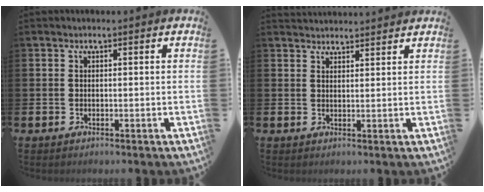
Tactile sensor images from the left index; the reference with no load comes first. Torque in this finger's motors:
{"motor_torque": [0.51, -0.64, 0.05, 0.00]}